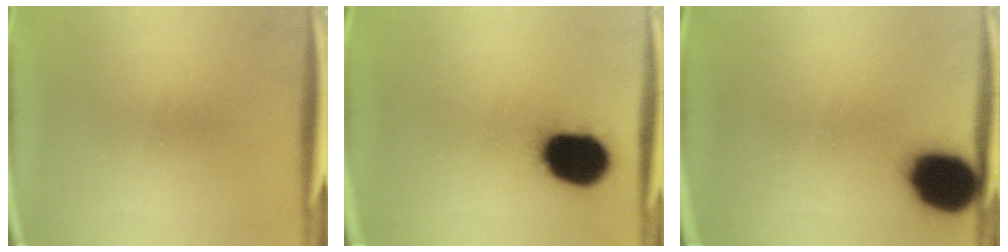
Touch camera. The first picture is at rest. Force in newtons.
{"total": 18.1}
{"total": 14.7}